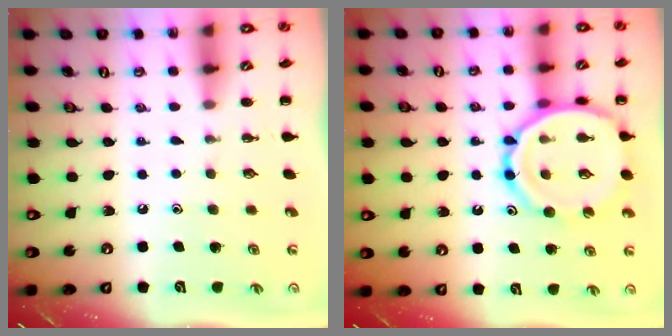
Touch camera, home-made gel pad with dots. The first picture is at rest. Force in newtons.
{"total": 16.2, "press": 16.1, "slide": 2.0}